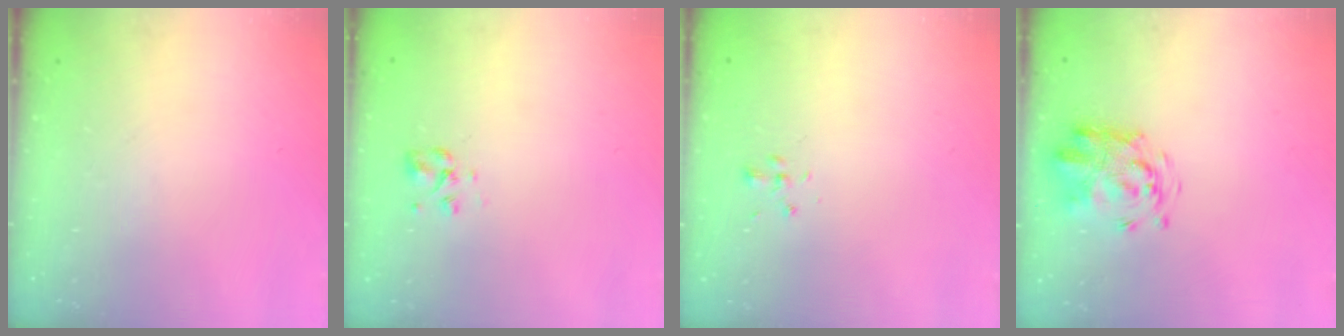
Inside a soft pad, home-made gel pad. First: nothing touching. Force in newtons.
{"total": 2.6, "press": 2.4, "slide": 1.0}
{"total": 1.8, "press": 1.6, "slide": 0.8}
{"total": 3.5, "press": 3.4, "slide": 0.9}